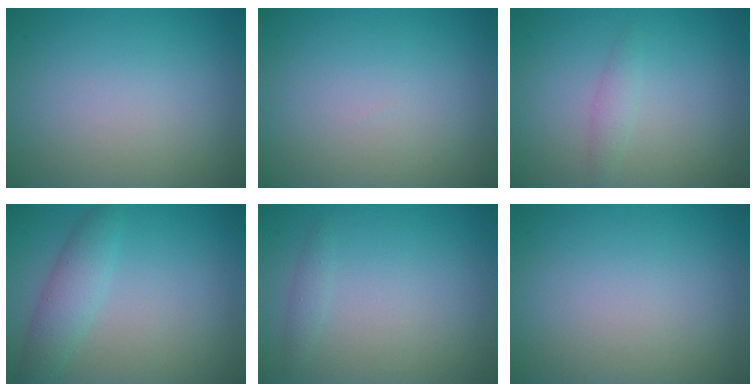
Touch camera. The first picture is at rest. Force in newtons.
{"total": 0.0}
{"total": 1.2, "press": 1.2, "slide": 0.0}
{"total": 2.9, "press": 2.9, "slide": 0.2}
{"total": 0.8, "press": 0.8, "slide": 0.1}
{"total": 0.0}